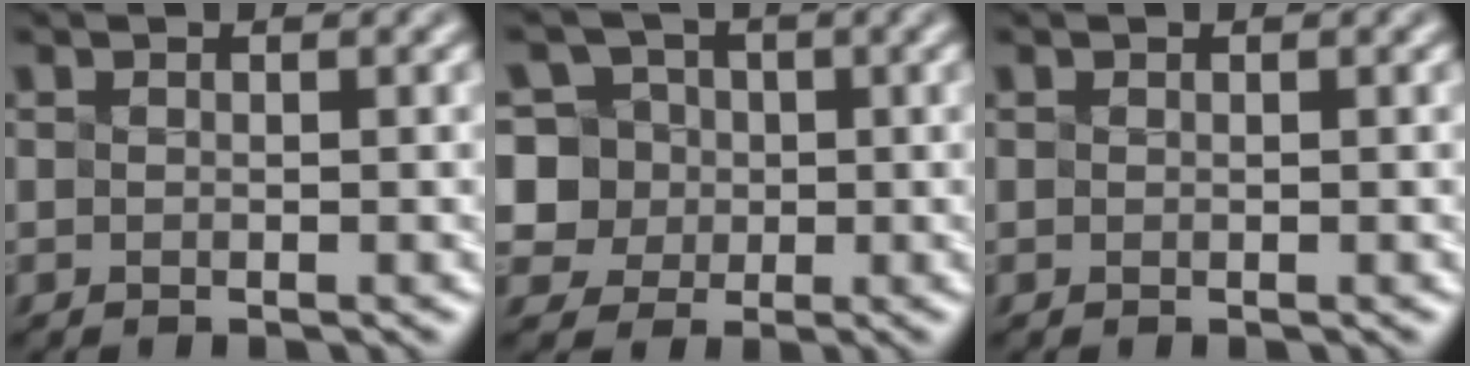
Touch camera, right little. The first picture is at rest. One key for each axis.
{"total": 6.6, "fx": 0.7, "fy": 6.3, "fz": 1.8, "tx": -0.031, "ty": 0.031, "tz": 0.005}
{"total": 0.0}